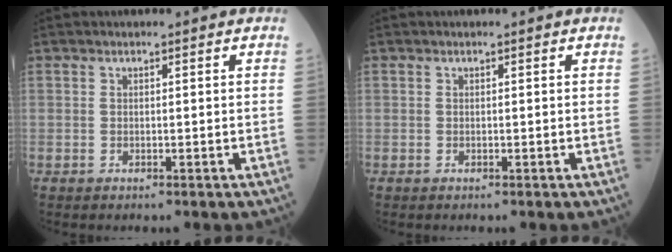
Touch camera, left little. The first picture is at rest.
{"total": 0.0}